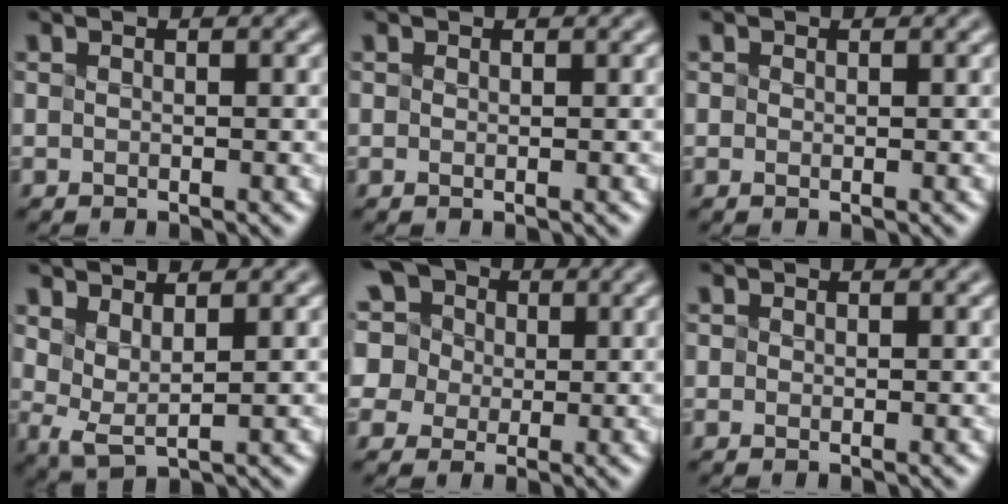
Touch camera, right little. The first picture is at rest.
{"total": 0.0}
{"total": 0.6, "force": [-0.1, -0.3, -0.5], "torque": [-0.003, 0.008, 0.010]}
{"total": 1.5, "force": [1.1, -0.1, 1.0], "torque": [-0.037, 0.005, 0.047]}
{"total": 10.8, "force": [5.4, 8.1, 4.8], "torque": [-0.103, 0.057, 0.076]}
{"total": 0.0}